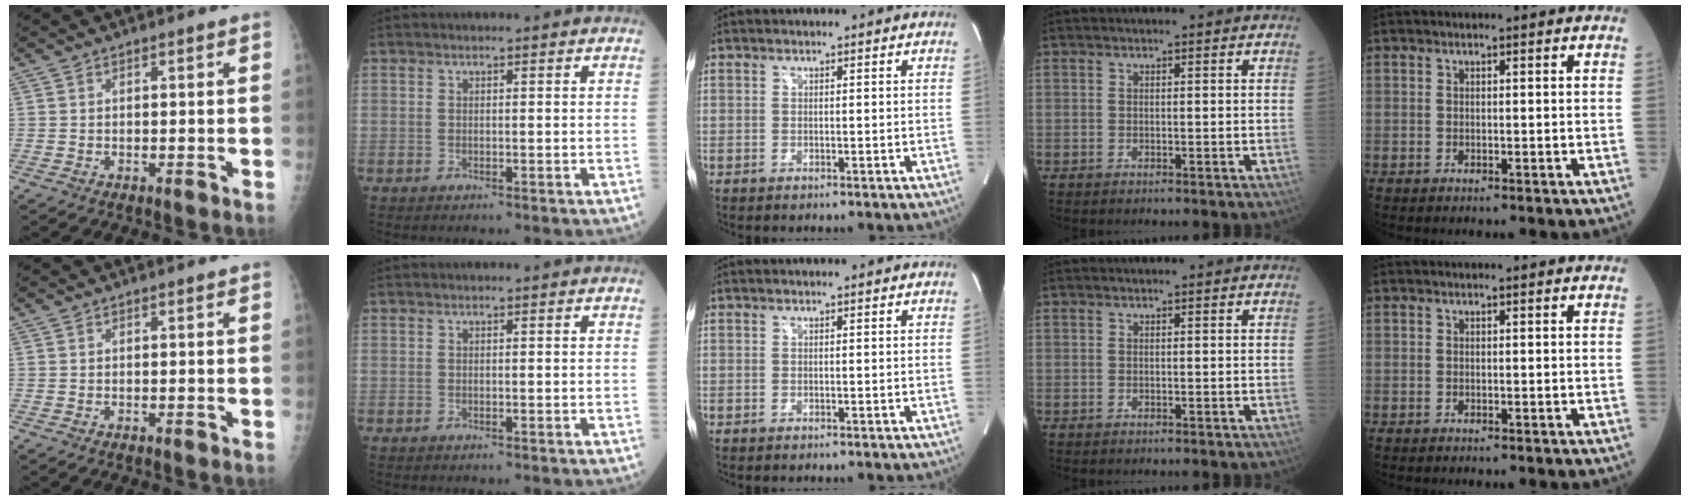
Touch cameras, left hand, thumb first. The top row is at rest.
{}